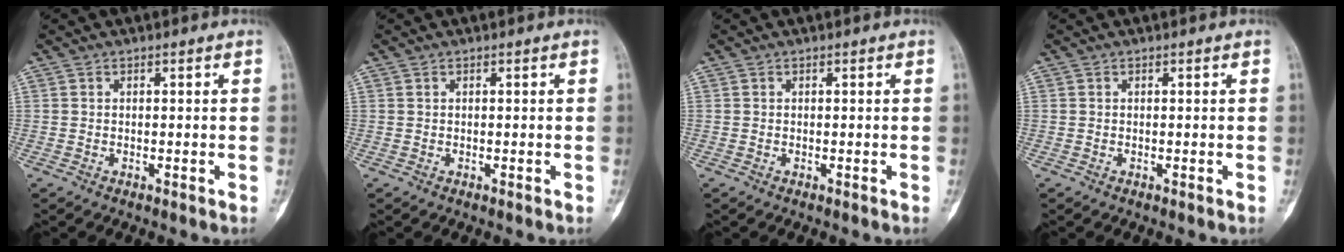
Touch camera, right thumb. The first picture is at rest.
{"total": 0.0}
{"total": 0.0}
{"total": 0.0}